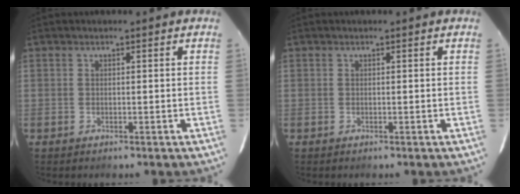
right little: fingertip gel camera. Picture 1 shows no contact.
{"total": 0.0}